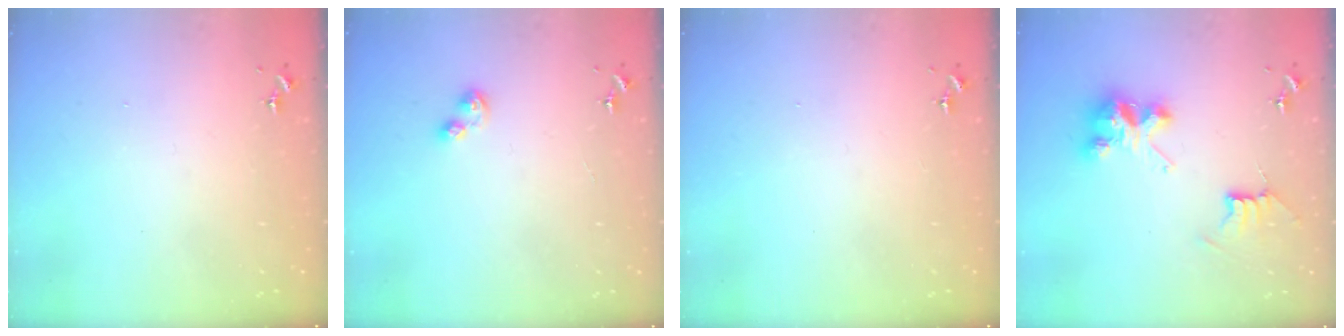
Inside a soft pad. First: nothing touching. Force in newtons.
{"total": 5.7, "press": 5.7, "slide": 0.6}
{"total": 0.0}
{"total": 8.5, "press": 8.5, "slide": 0.4}